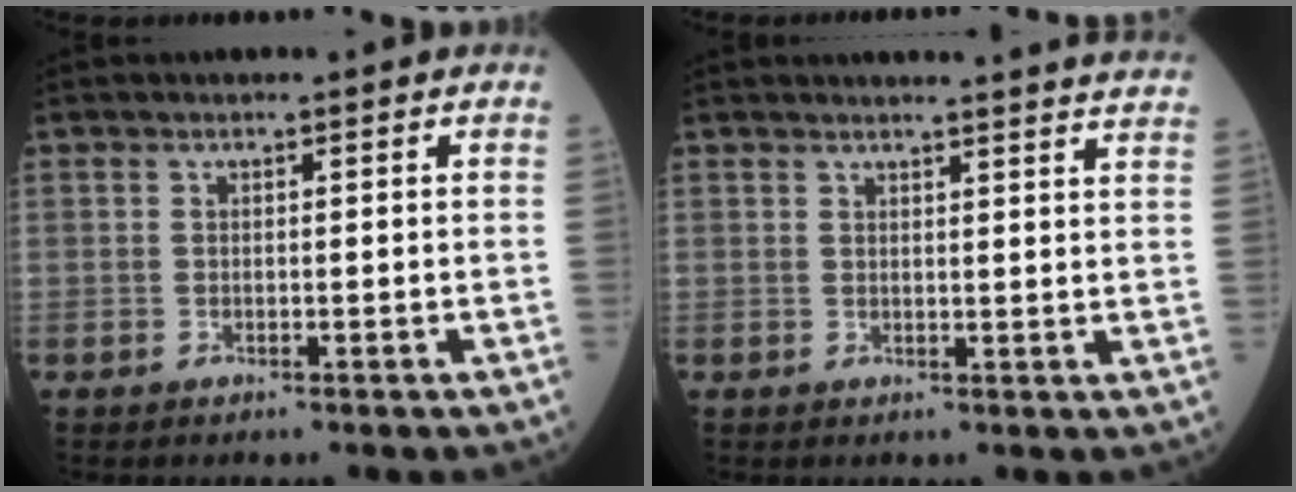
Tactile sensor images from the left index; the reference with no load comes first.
{"total": 14.2, "force": [13.8, -0.2, 3.3], "torque": [-0.034, -0.040, 0.141]}